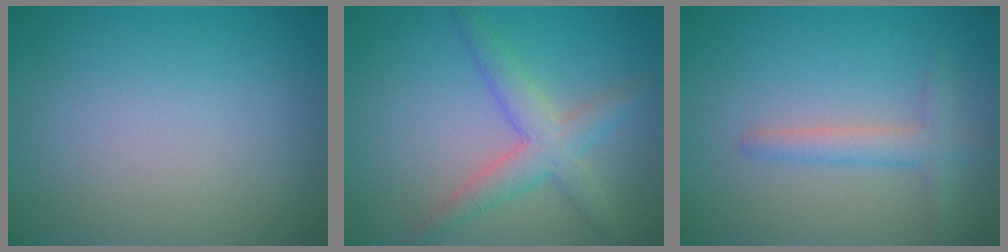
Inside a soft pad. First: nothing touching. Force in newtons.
{"total": 3.8, "press": 3.8, "slide": 0.1}
{"total": 2.3, "press": 2.3, "slide": 0.2}